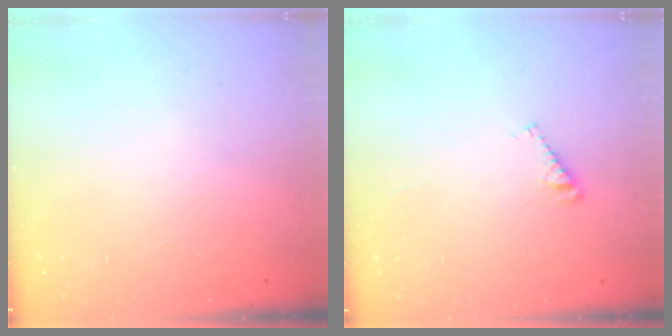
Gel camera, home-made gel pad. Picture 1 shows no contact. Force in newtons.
{"total": 2.9, "press": 2.9, "slide": 0.4}